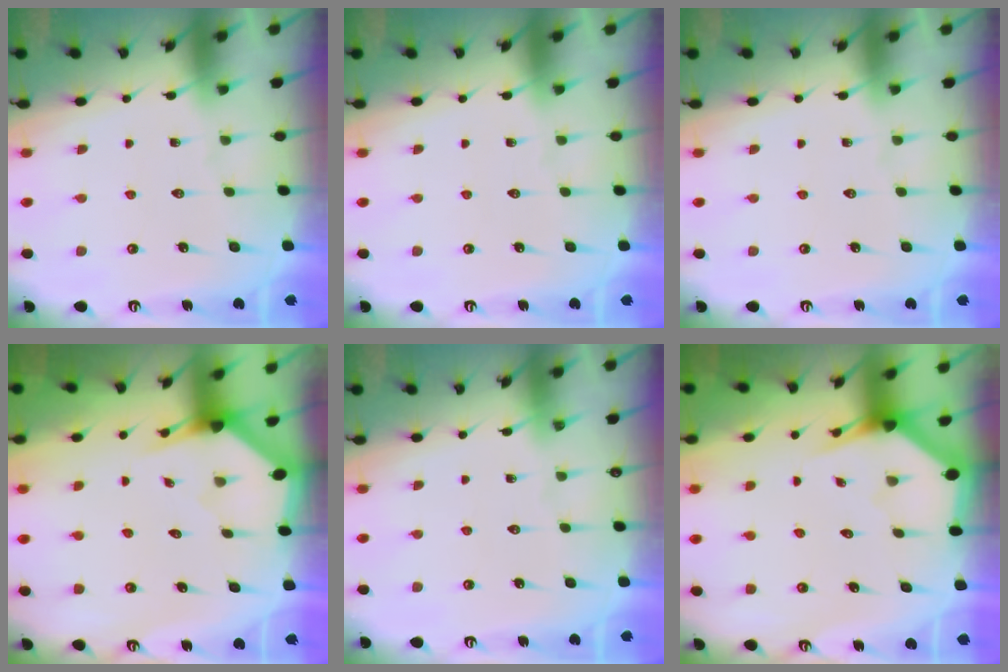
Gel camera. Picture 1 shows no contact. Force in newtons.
{"total": 0.0}
{"total": 0.0}
{"total": 2.2, "press": 2.2, "slide": 0.1}
{"total": 0.0}
{"total": 2.6, "press": 2.6, "slide": 0.0}